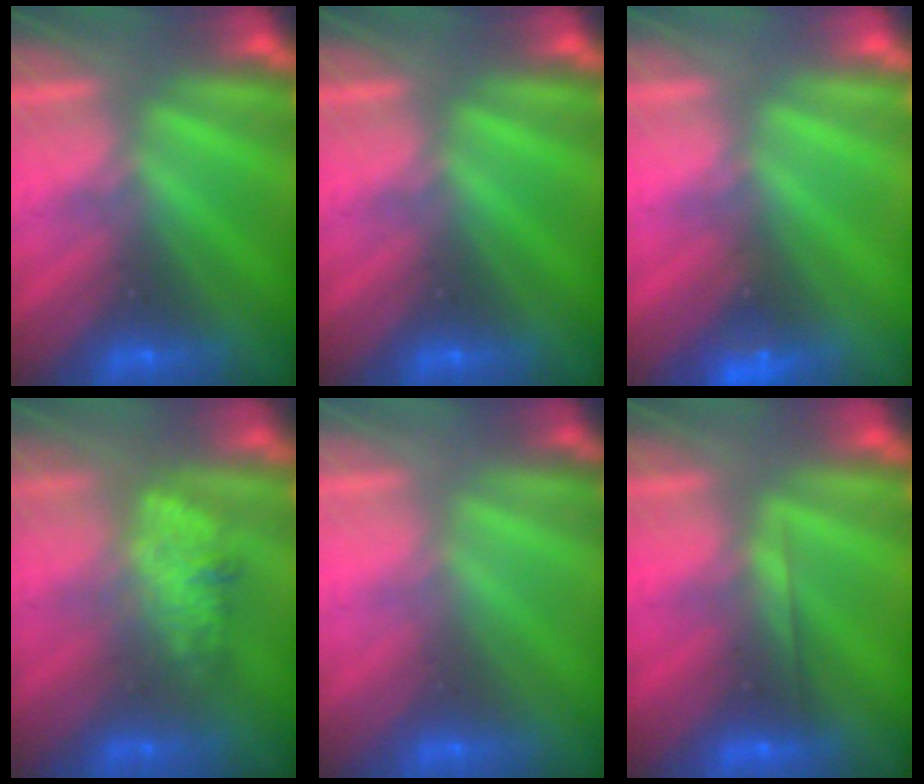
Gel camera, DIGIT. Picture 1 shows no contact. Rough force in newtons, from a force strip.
{"total": 0.0}
{"total": 4.4}
{"total": 2.7}
{"total": 2.9}
{"total": 1.9}